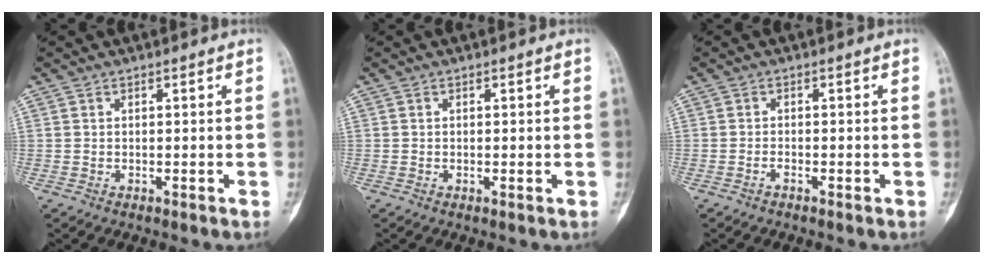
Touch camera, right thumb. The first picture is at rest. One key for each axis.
{"total": 0.5, "fx": -0.1, "fy": 0.1, "fz": 0.5, "tx": -0.005, "ty": -0.002, "tz": 0.000}
{"total": 0.8, "fx": -0.7, "fy": 0.2, "fz": 0.4, "tx": -0.005, "ty": 0.004, "tz": -0.015}